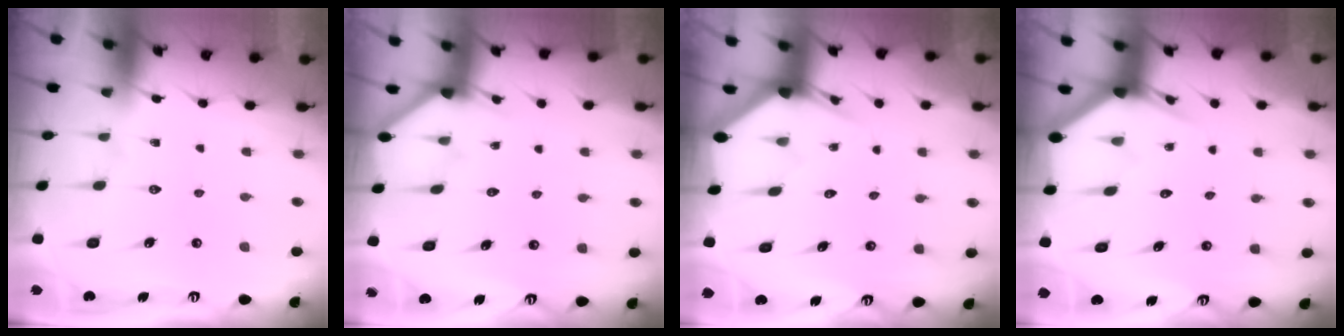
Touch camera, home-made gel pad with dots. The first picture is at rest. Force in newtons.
{"total": 2.6, "press": 2.6, "slide": 0.3}
{"total": 2.7, "press": 2.7, "slide": 0.1}
{"total": 2.7, "press": 2.7, "slide": 0.1}